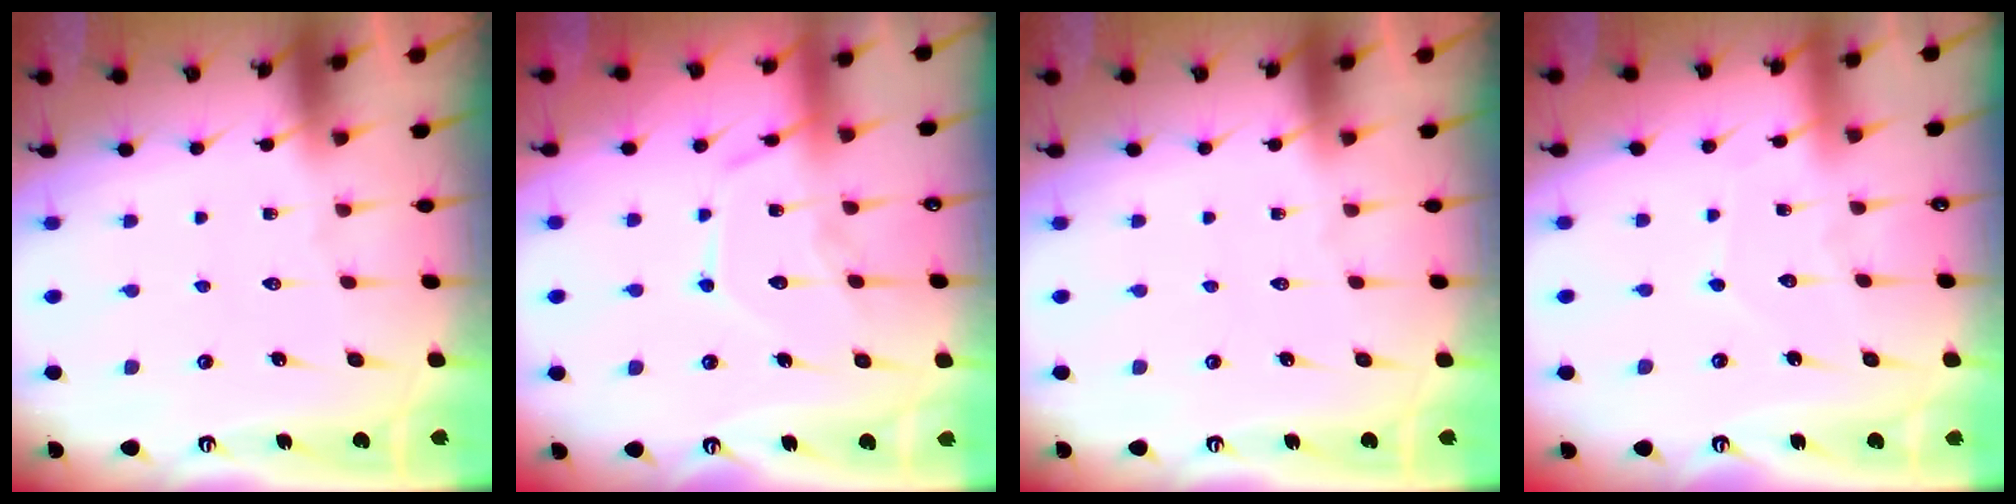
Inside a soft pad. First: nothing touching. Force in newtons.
{"total": 12.4, "press": 12.4, "slide": 1.1}
{"total": 0.0}
{"total": 3.5, "press": 3.5, "slide": 0.4}